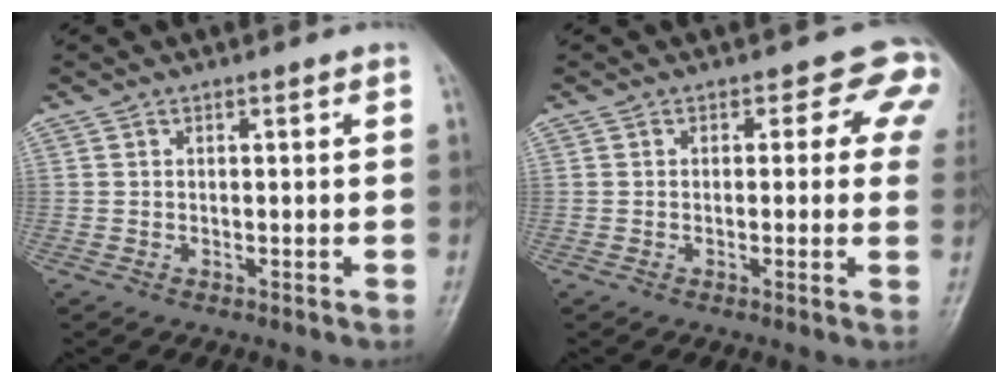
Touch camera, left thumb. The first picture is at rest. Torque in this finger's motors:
{"motor_torque": [0.23, 0.23, 0.19, 0.08, 0.08]}